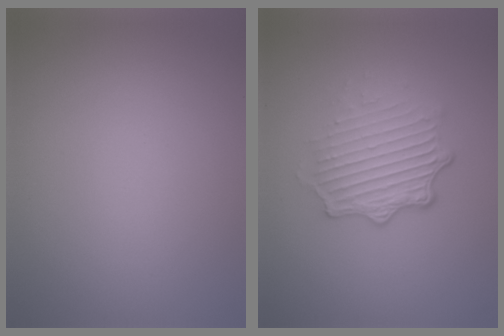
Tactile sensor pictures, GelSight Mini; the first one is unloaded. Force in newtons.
{"total": 4.7, "press": 3.2, "slide": 3.4}